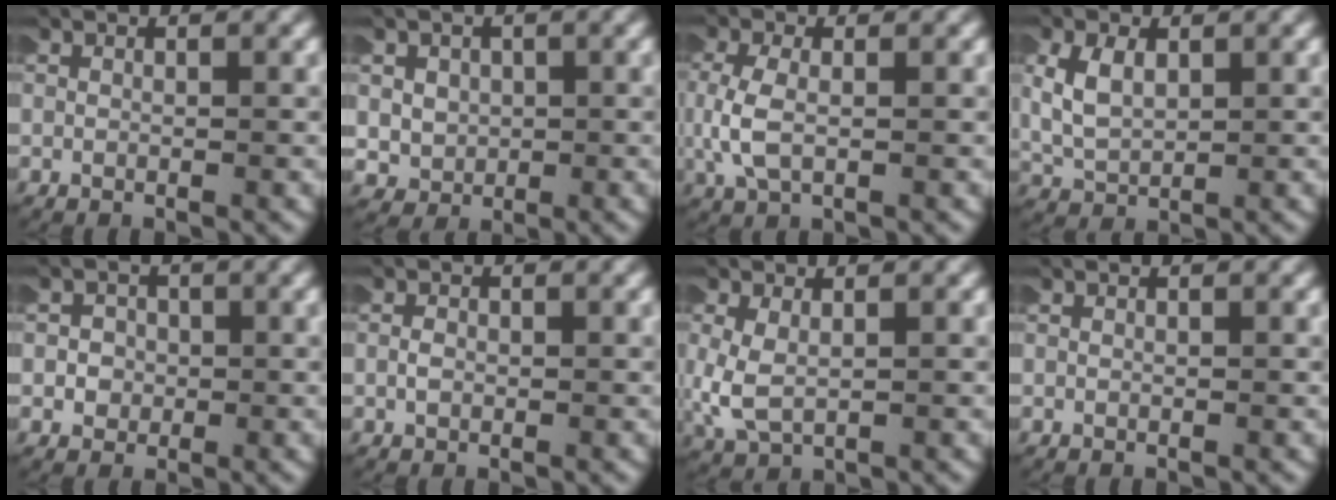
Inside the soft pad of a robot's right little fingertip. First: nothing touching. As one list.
[{"total": 3.6, "force": [0.0, 3.5, 1.0], "torque": [-0.047, -0.012, 0.007]}, {"total": 3.0, "force": [0.1, 1.8, 2.4], "torque": [-0.072, 0.001, 0.004]}, {"total": 3.4, "force": [0.7, 2.5, 2.2], "torque": [-0.065, -0.006, 0.023]}, {"total": 2.3, "force": [-0.7, 2.1, 0.4], "torque": [-0.013, 0.004, -0.018]}, {"total": 0.6, "force": [-0.2, 0.4, 0.4], "torque": [-0.012, 0.003, -0.005]}, {"total": 3.3, "force": [0.2, 2.4, 2.2], "torque": [-0.079, -0.010, 0.016]}, {"total": 0.0}]